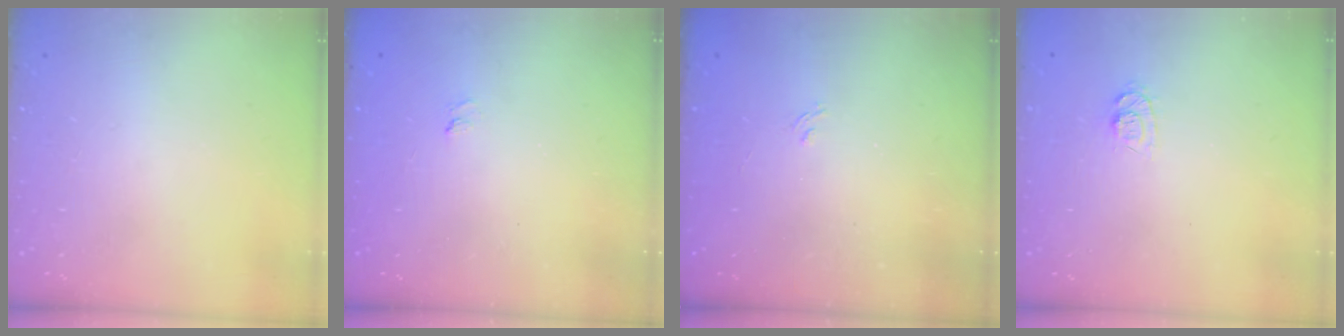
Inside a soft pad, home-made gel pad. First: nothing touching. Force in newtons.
{"total": 1.2, "press": 0.5, "slide": 1.1}
{"total": 1.3, "press": 0.7, "slide": 1.2}
{"total": 7.2, "press": 7.1, "slide": 1.3}